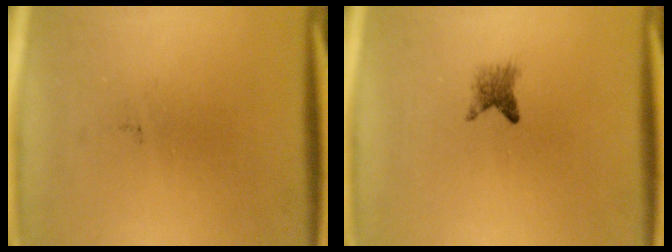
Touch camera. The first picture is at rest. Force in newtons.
{"total": 2.0}